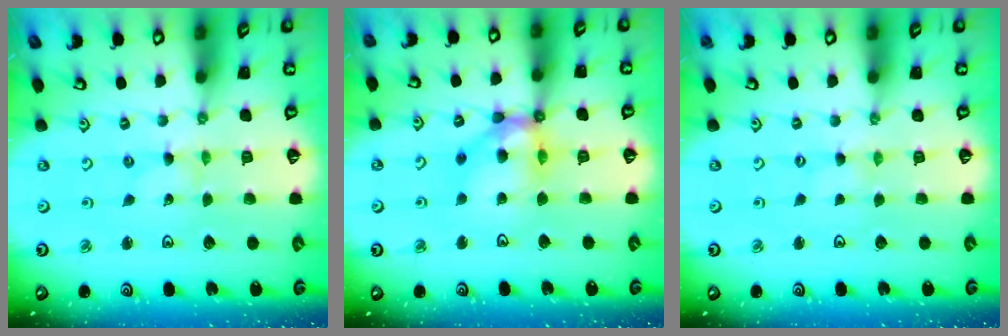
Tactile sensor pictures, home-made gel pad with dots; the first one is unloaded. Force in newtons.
{"total": 13.6, "press": 13.5, "slide": 2.1}
{"total": 0.0}